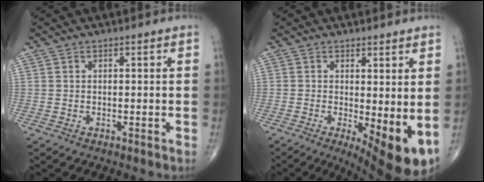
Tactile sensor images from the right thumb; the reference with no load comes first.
{"total": 10.3, "force": [-1.2, 3.3, 9.7], "torque": [-0.134, -0.023, -0.008]}